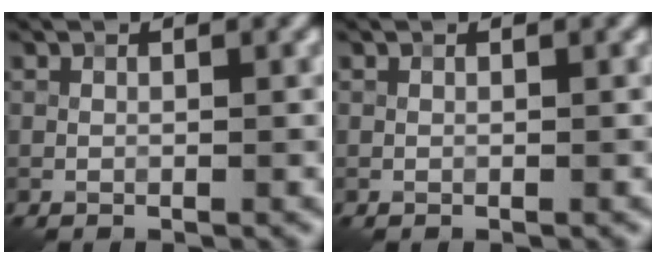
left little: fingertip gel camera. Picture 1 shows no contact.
{"total": 0.0}